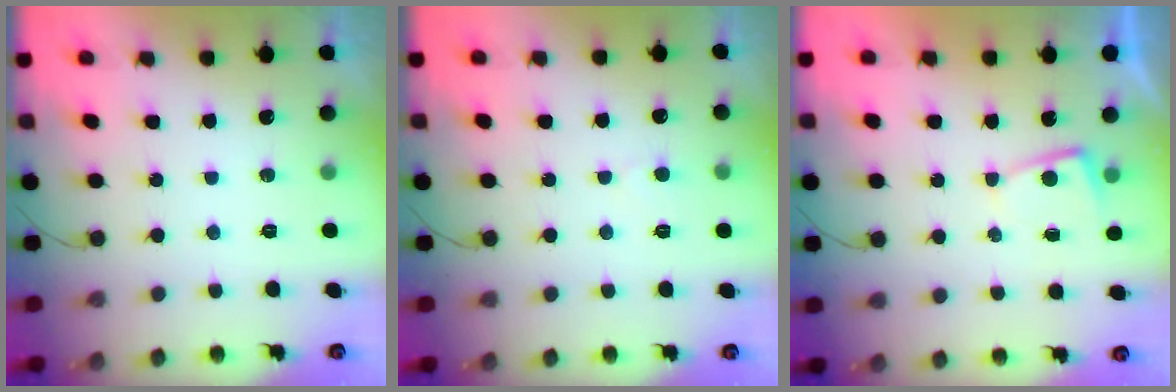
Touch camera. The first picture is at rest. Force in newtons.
{"total": 2.8, "press": 2.8, "slide": 0.3}
{"total": 2.7, "press": 2.7, "slide": 0.3}